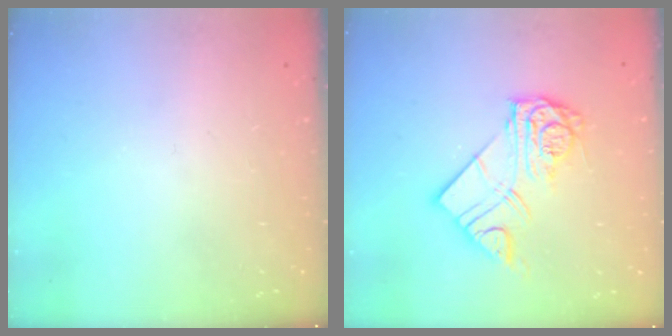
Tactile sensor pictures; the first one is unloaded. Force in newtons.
{"total": 11.3, "press": 11.3, "slide": 0.8}